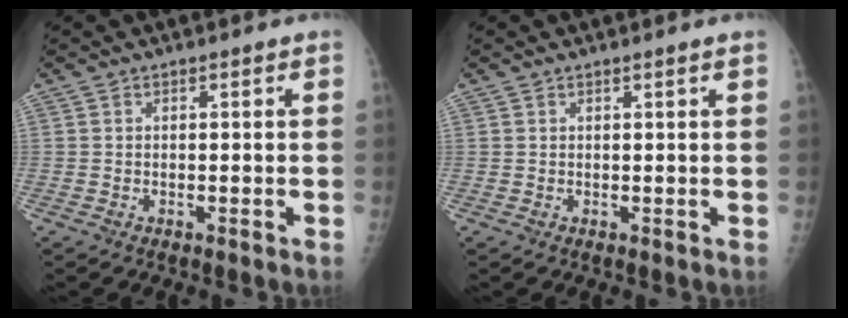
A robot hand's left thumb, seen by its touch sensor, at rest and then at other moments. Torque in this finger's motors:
{"motor_torque": [0.39, -0.11, -0.54, -0.82, 0.06]}